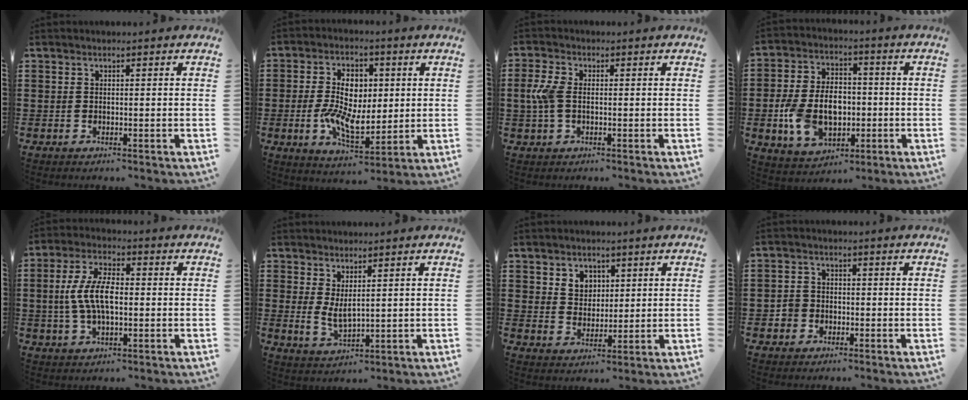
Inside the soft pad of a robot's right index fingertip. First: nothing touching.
{"total": 9.1, "force": [0.1, 5.4, 7.3], "torque": [-0.142, 0.005, -0.004]}
{"total": 4.9, "force": [-0.1, 2.8, 4.0], "torque": [-0.116, -0.004, -0.013]}
{"total": 10.0, "force": [-1.8, 6.8, 7.1], "torque": [-0.159, 0.006, -0.036]}
{"total": 8.1, "force": [-0.3, 3.6, 7.2], "torque": [-0.166, -0.002, -0.015]}
{"total": 3.3, "force": [1.3, 1.3, 2.7], "torque": [-0.055, 0.000, 0.026]}
{"total": 3.8, "force": [2.0, 3.1, 0.8], "torque": [-0.030, 0.012, 0.037]}
{"total": 2.7, "force": [-1.2, 2.3, 0.8], "torque": [-0.022, 0.004, -0.025]}